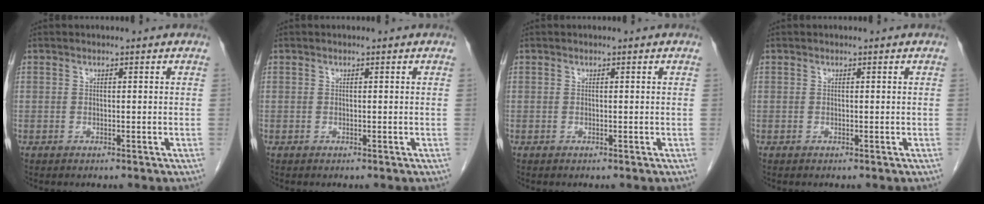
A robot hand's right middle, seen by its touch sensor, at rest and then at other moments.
{"total": 0.0}
{"total": 0.0}
{"total": 0.0}